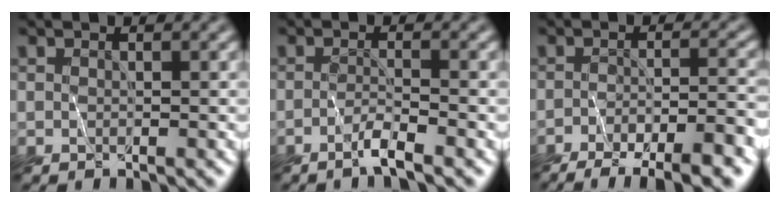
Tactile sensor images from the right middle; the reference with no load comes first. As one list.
[{"total": 2.0, "force": [-1.7, -0.8, 0.6], "torque": [-0.018, 0.000, -0.039]}, {"total": 10.4, "force": [-8.3, 2.1, 6.0], "torque": [-0.093, -0.025, -0.112]}]